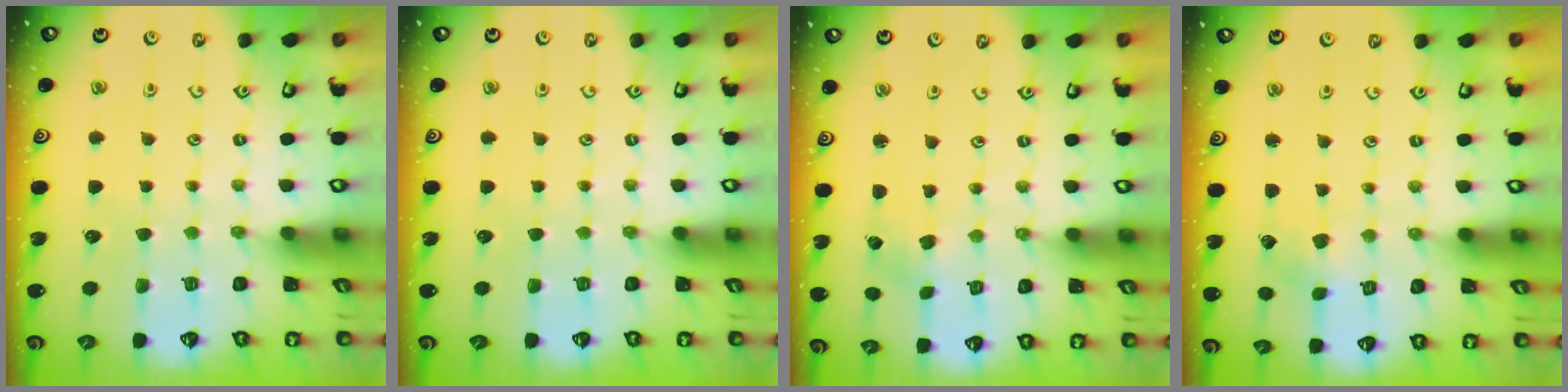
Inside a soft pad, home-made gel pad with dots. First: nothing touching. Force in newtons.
{"total": 0.0}
{"total": 2.2, "press": 2.2, "slide": 0.2}
{"total": 1.5, "press": 1.5, "slide": 0.2}